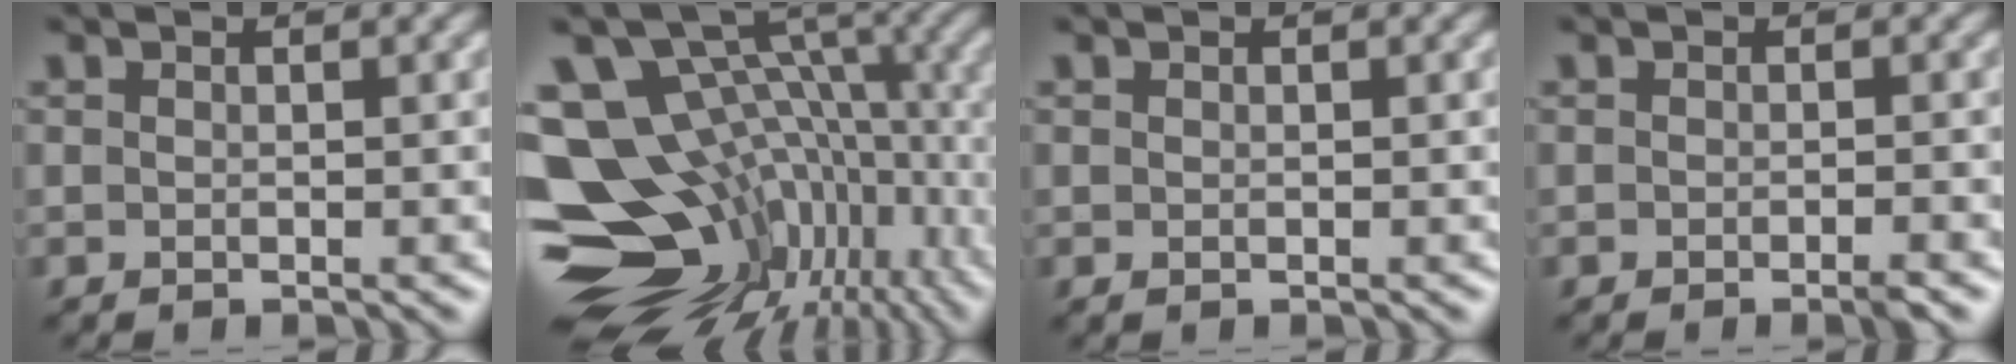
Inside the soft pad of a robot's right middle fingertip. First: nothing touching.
{"total": 17.6, "force": [-2.8, 12.2, 12.3], "torque": [-0.209, -0.008, -0.004]}
{"total": 0.0}
{"total": 1.1, "force": [-0.8, 0.0, 0.8], "torque": [-0.011, -0.003, -0.014]}